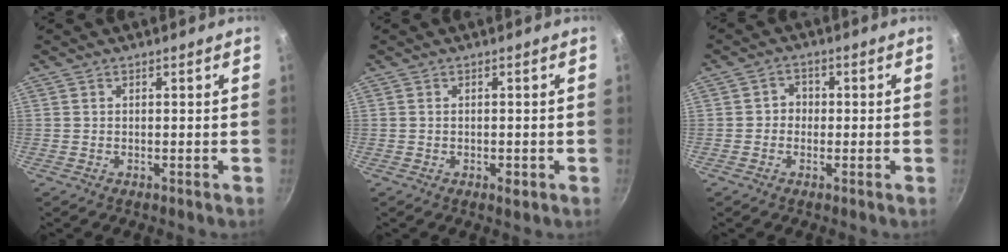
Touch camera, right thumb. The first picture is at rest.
{"total": 1.6, "force": [-0.6, 0.8, 1.3], "torque": [-0.021, -0.001, -0.010]}
{"total": 2.9, "force": [-0.4, 2.6, 1.0], "torque": [0.004, 0.009, -0.012]}